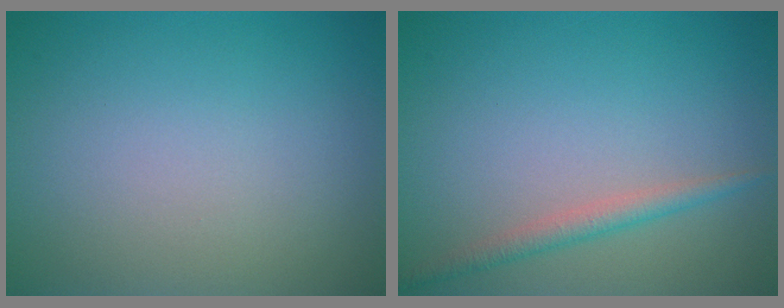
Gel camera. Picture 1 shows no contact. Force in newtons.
{"total": 1.8, "press": 1.8, "slide": 0.1}